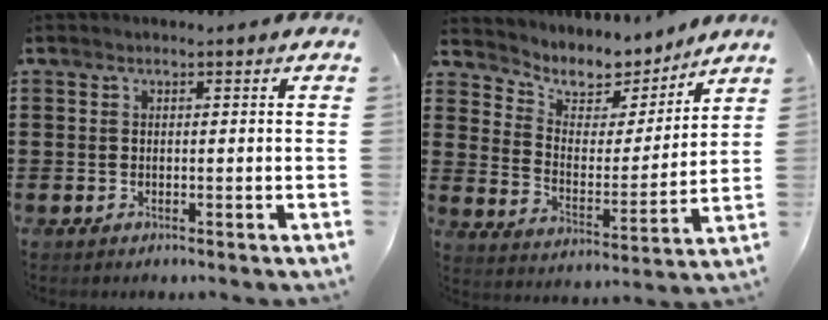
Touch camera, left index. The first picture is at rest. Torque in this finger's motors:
{"motor_torque": [0.20, -0.23, 0.12, 0.05]}